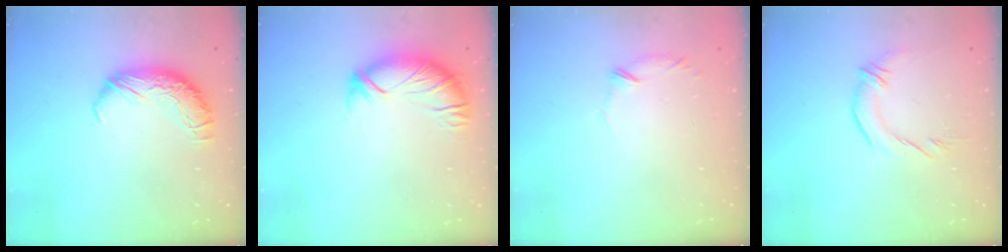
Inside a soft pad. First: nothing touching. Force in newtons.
{"total": 2.3, "press": 1.8, "slide": 1.4}
{"total": 6.2, "press": 6.0, "slide": 1.5}
{"total": 1.9, "press": 1.0, "slide": 1.7}